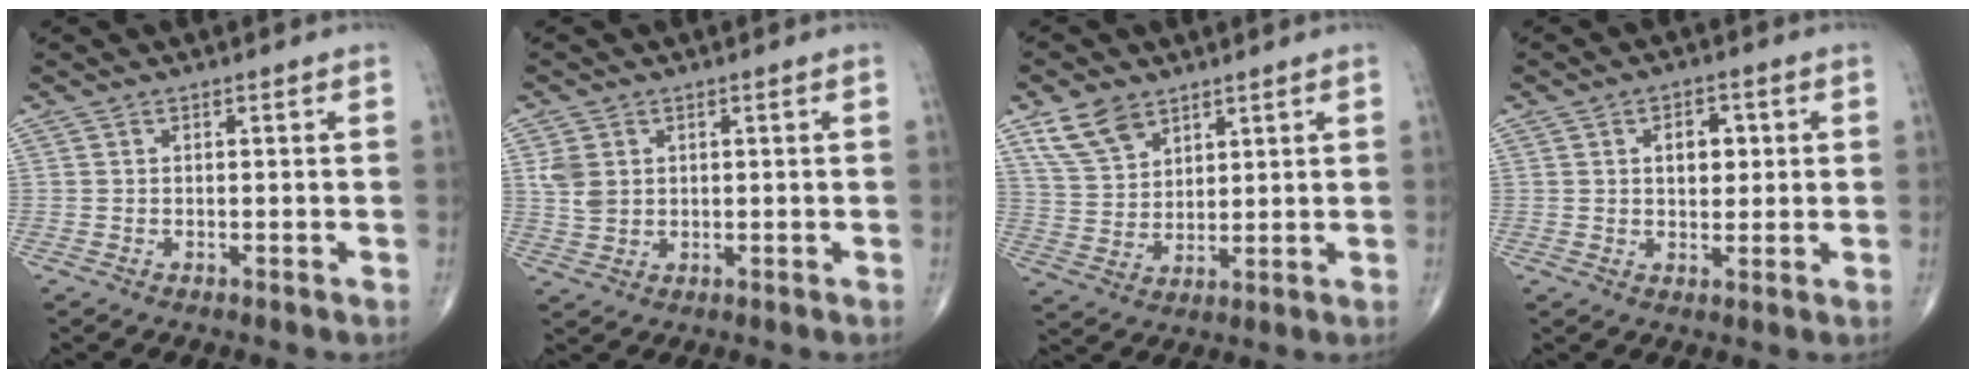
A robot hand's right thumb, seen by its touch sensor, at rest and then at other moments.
{"total": 4.4, "force": [1.1, 3.4, 2.4], "torque": [-0.038, -0.003, 0.029]}
{"total": 8.5, "force": [5.4, 5.2, 4.0], "torque": [-0.061, -0.022, 0.113]}
{"total": 5.5, "force": [1.2, 3.5, 4.0], "torque": [-0.036, 0.000, 0.018]}